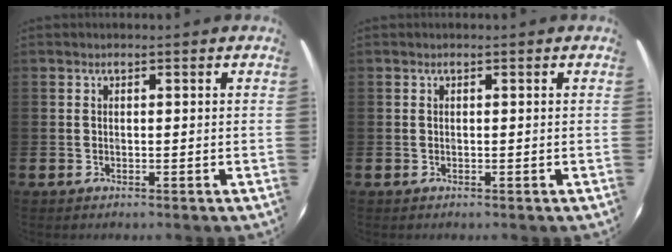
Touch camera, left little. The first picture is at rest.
{"total": 0.0}